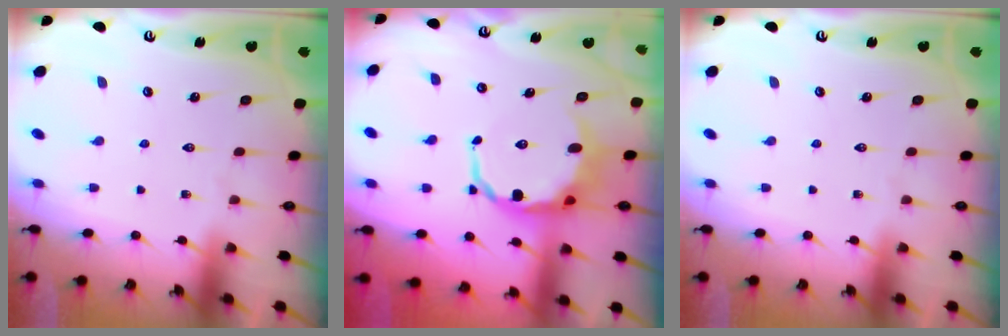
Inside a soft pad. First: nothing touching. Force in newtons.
{"total": 9.7, "press": 9.3, "slide": 2.7}
{"total": 0.0}